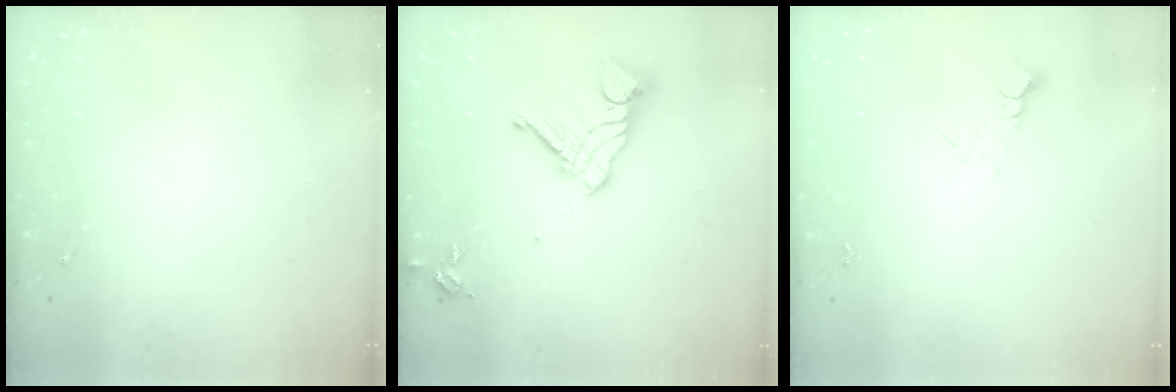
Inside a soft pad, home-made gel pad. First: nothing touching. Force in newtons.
{"total": 14.6, "press": 14.6, "slide": 1.5}
{"total": 2.7, "press": 2.7, "slide": 0.2}